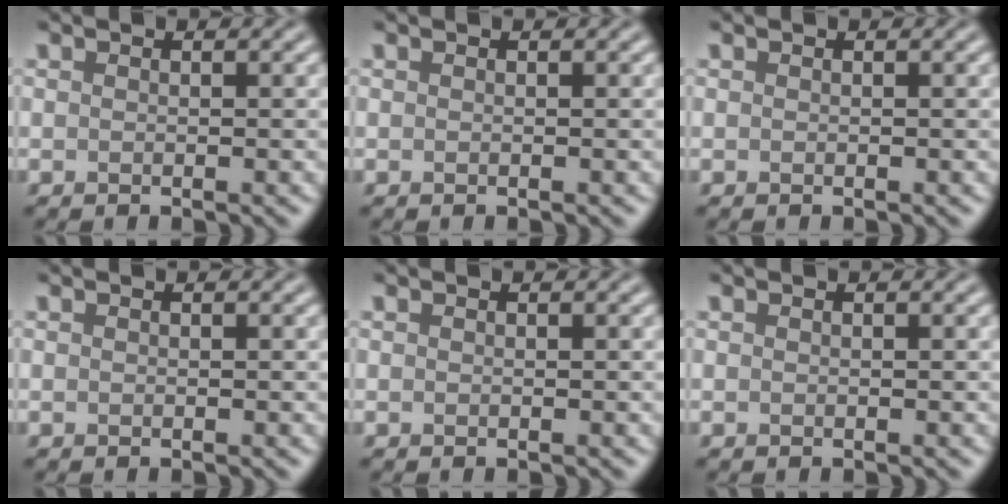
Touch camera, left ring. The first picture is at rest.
{"total": 0.0}
{"total": 0.0}
{"total": 0.0}
{"total": 0.0}
{"total": 0.0}